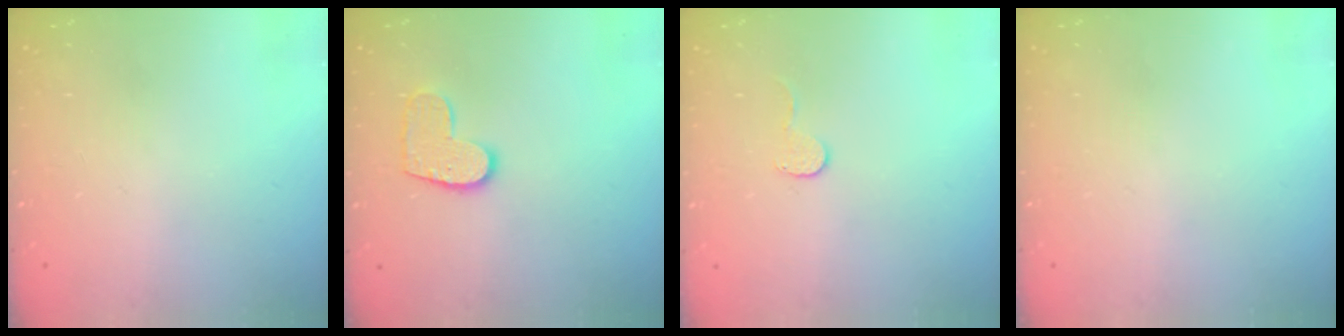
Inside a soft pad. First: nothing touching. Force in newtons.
{"total": 9.7, "press": 9.7, "slide": 0.3}
{"total": 4.6, "press": 4.6, "slide": 0.4}
{"total": 0.0}